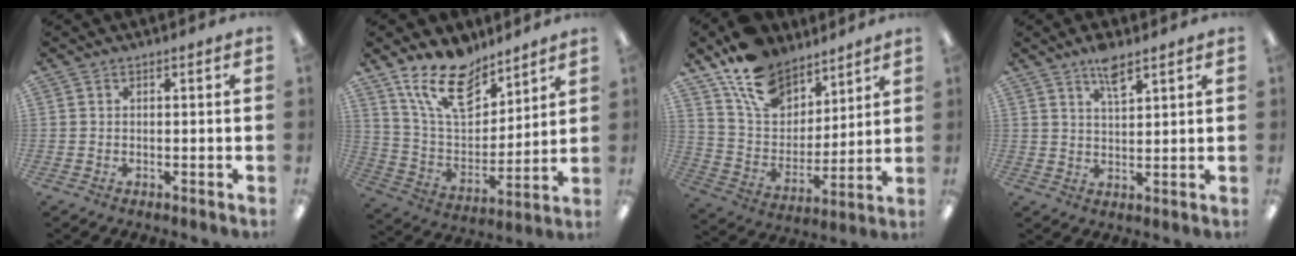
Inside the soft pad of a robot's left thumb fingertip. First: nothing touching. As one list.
[{"total": 16.6, "force": [12.0, 7.8, 8.3], "torque": [-0.160, -0.063, 0.222]}, {"total": 15.4, "force": [11.1, 9.1, 5.5], "torque": [-0.115, -0.061, 0.215]}, {"total": 5.7, "force": [4.2, 1.6, 3.6], "torque": [-0.057, -0.018, 0.069]}]